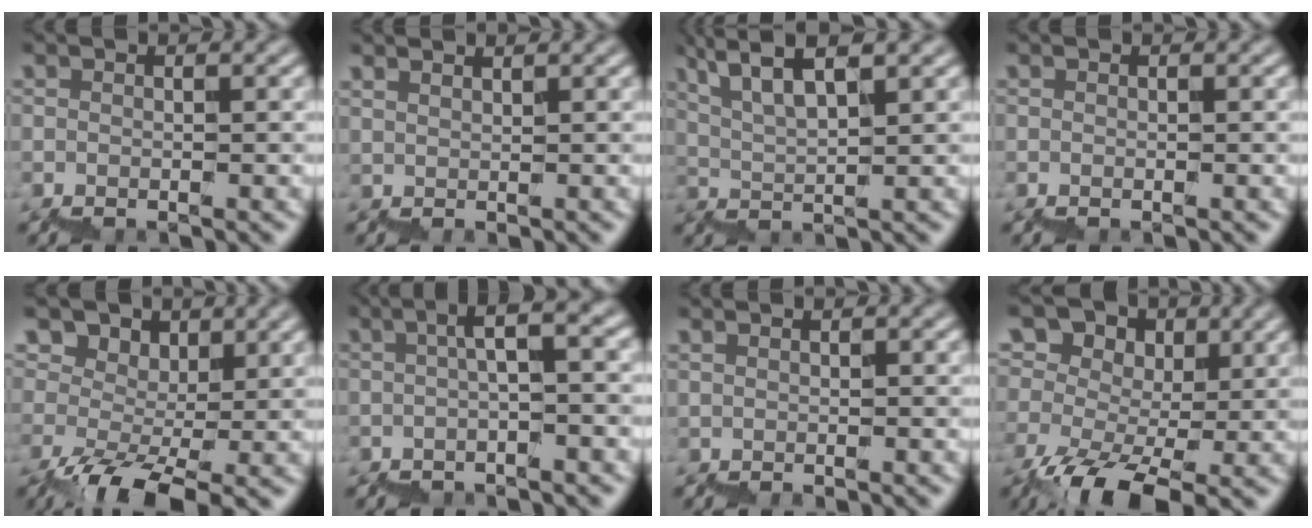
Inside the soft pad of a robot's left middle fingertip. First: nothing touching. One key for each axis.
{"total": 0.7, "fx": 0.7, "fy": -0.1, "fz": -0.1, "tx": 0.017, "ty": 0.003, "tz": 0.021}
{"total": 5.7, "fx": 4.7, "fy": 0.7, "fz": 3.2, "tx": -0.042, "ty": 0.021, "tz": 0.090}
{"total": 0.0}
{"total": 3.5, "fx": 0.6, "fy": 2.7, "fz": 2.1, "tx": -0.032, "ty": 0.014, "tz": 0.003}
{"total": 4.1, "fx": -0.4, "fy": 0.8, "fz": 4.0, "tx": -0.046, "ty": 0.028, "tz": -0.015}
{"total": 0.0}
{"total": 5.8, "fx": -0.1, "fy": 4.2, "fz": 4.0, "tx": -0.070, "ty": 0.017, "tz": -0.015}